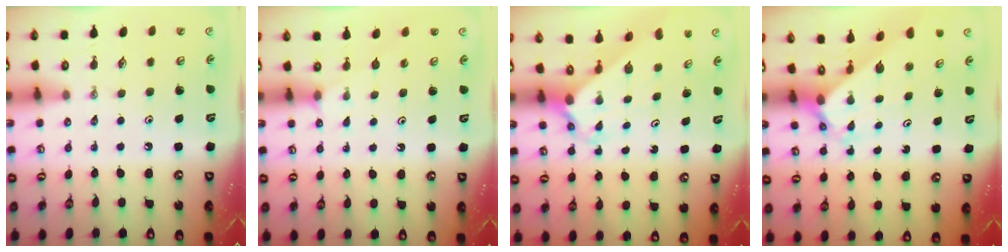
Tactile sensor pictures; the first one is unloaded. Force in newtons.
{"total": 4.2, "press": 4.1, "slide": 0.5}
{"total": 2.4, "press": 2.4, "slide": 0.2}
{"total": 2.2, "press": 2.2, "slide": 0.2}